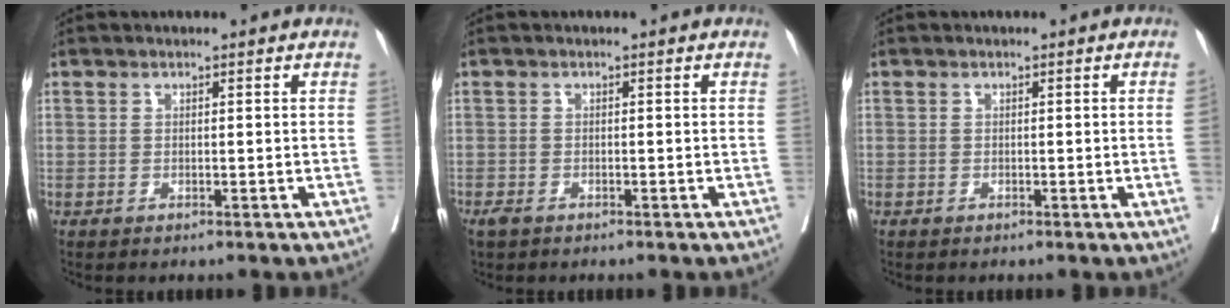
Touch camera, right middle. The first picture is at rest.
{"total": 1.4, "force": [-1.0, 0.7, 0.6], "torque": [-0.017, -0.002, -0.016]}
{"total": 0.9, "force": [-0.1, -0.4, 0.8], "torque": [-0.004, 0.001, -0.001]}